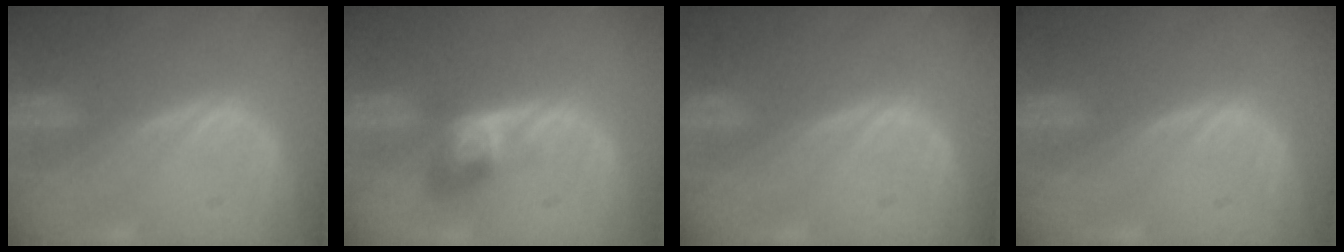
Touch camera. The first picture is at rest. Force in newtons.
{"total": 4.0, "press": 4.0, "slide": 0.2}
{"total": 0.0}
{"total": 0.0}